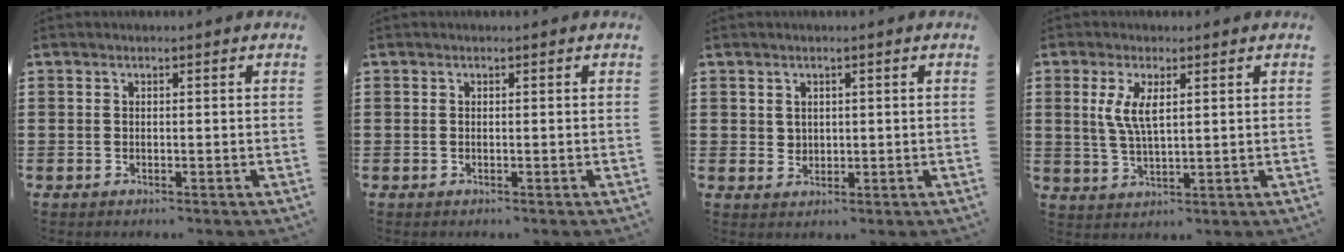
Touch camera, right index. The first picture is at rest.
{"total": 0.0}
{"total": 1.7, "force": [1.0, 1.3, 0.2], "torque": [-0.009, 0.006, 0.020]}
{"total": 5.0, "force": [1.5, 1.7, 4.5], "torque": [-0.094, 0.004, 0.026]}